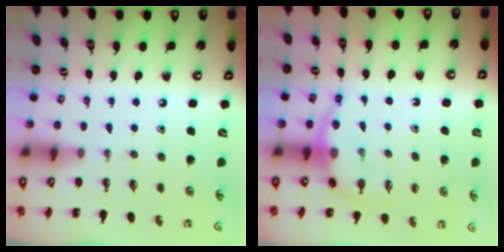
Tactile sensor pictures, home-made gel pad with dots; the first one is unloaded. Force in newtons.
{"total": 8.2, "press": 8.1, "slide": 1.4}